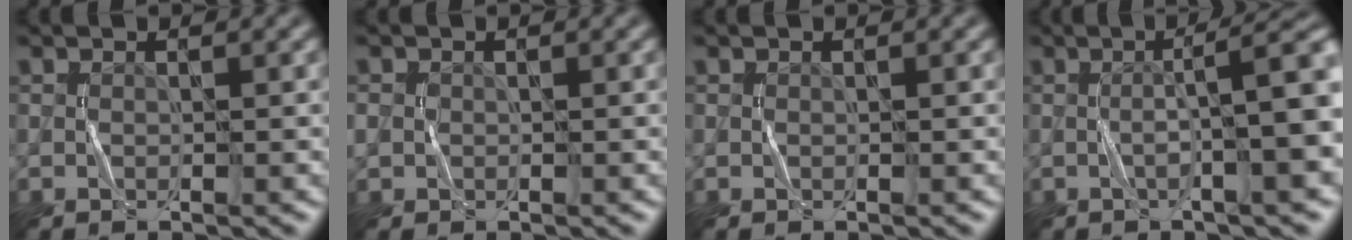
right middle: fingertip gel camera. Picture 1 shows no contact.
{"total": 1.4, "force": [0.0, 1.3, 0.5], "torque": [-0.010, -0.001, -0.001]}
{"total": 0.0}
{"total": 7.4, "force": [0.1, 1.2, 7.4], "torque": [-0.087, 0.017, 0.000]}